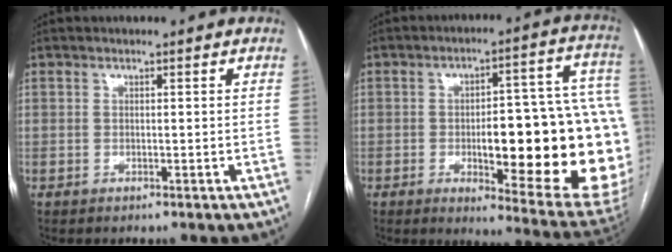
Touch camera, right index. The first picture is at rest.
{"total": 27.5, "force": [-3.4, 6.3, 26.6], "torque": [-0.249, 0.025, -0.027]}